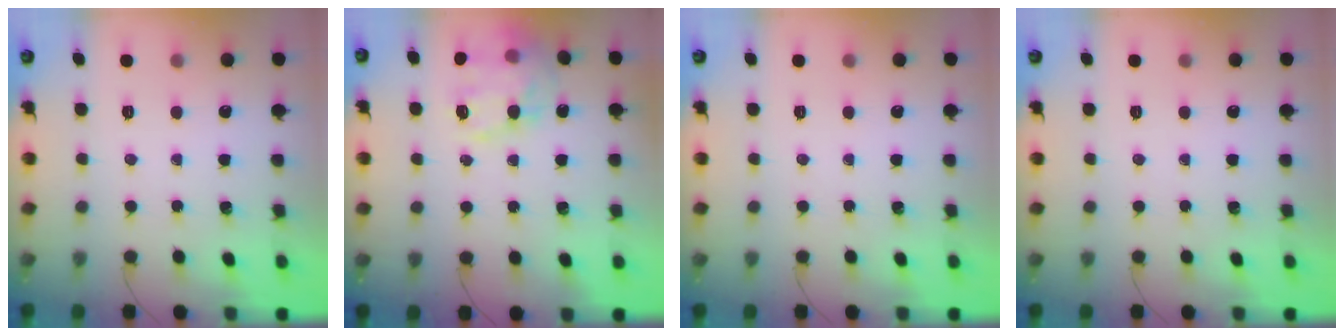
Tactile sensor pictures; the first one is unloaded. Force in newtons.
{"total": 15.1, "press": 14.9, "slide": 2.5}
{"total": 0.0}
{"total": 0.0}